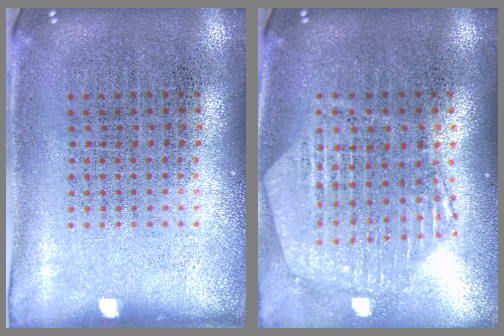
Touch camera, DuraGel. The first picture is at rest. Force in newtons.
{"total": 1.2, "press": 1.2, "slide": 0.1}